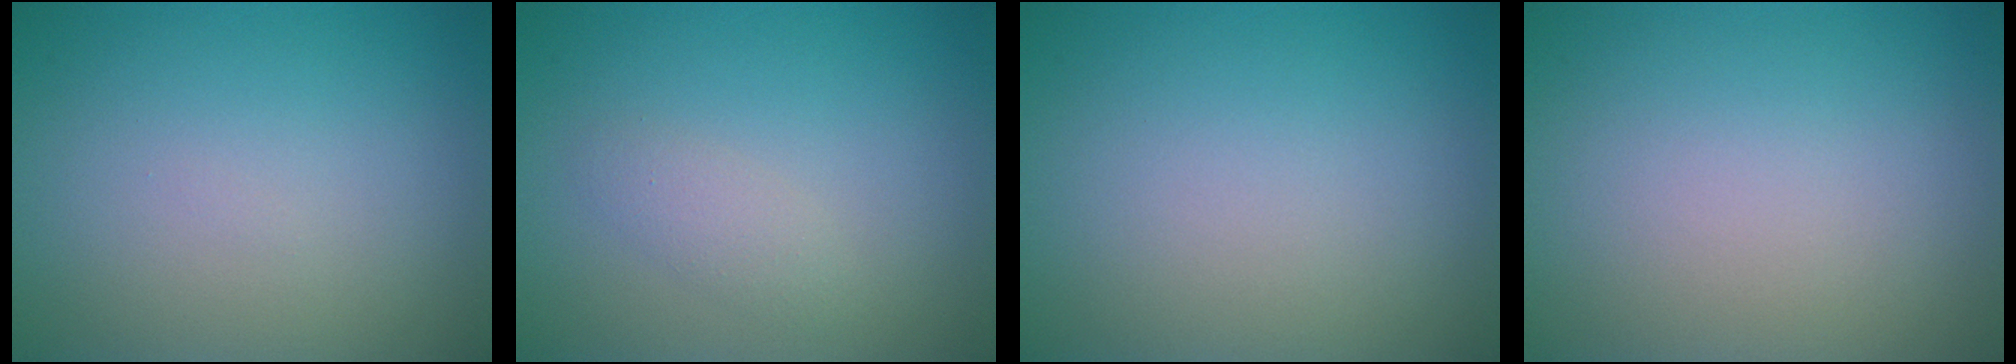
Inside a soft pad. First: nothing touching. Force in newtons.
{"total": 1.4, "press": 1.4, "slide": 0.1}
{"total": 0.0}
{"total": 0.0}